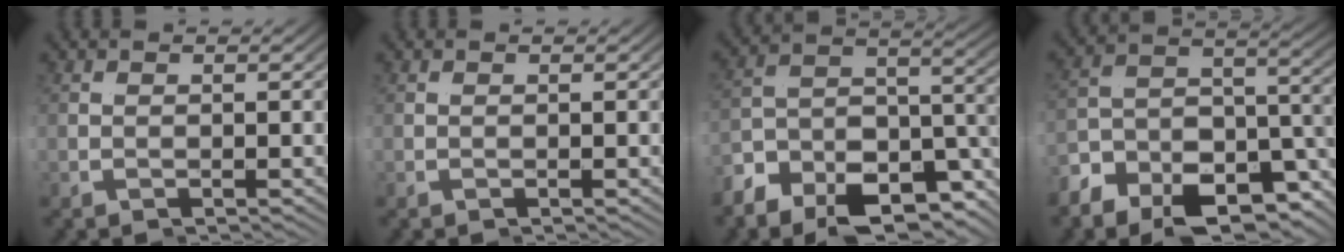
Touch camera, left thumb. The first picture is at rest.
{"total": 0.0}
{"total": 5.4, "force": [-3.8, 1.1, 3.6], "torque": [-0.069, 0.023, -0.082]}
{"total": 5.8, "force": [-3.9, 1.8, 3.9], "torque": [-0.069, 0.018, -0.084]}